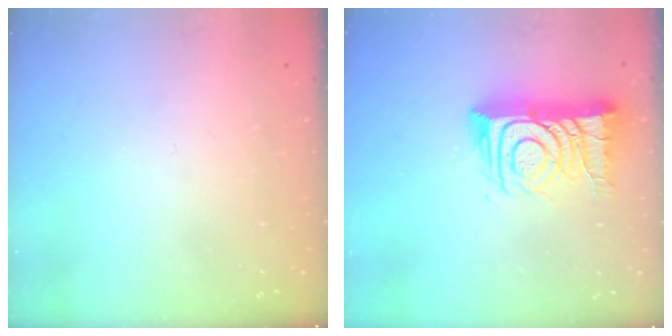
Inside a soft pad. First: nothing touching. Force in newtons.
{"total": 13.5, "press": 13.4, "slide": 1.2}